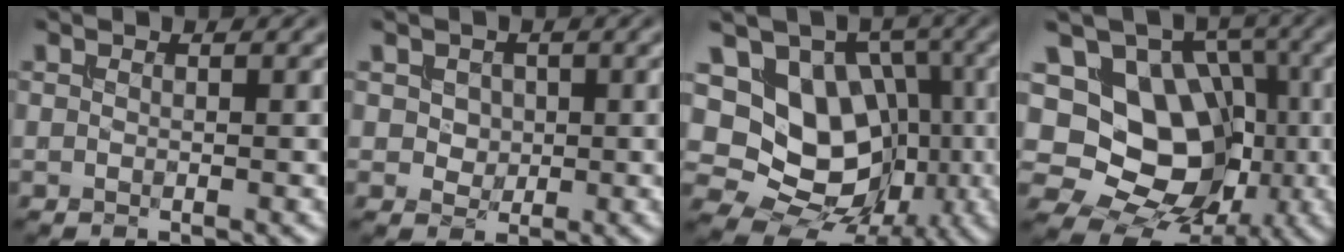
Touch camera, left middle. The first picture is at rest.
{"total": 2.3, "force": [0.6, 1.9, 1.1], "torque": [-0.032, 0.004, 0.017]}
{"total": 12.2, "force": [-0.2, 10.2, 6.8], "torque": [-0.103, 0.001, -0.019]}
{"total": 14.0, "force": [0.1, 11.6, 7.8], "torque": [-0.120, 0.024, -0.018]}